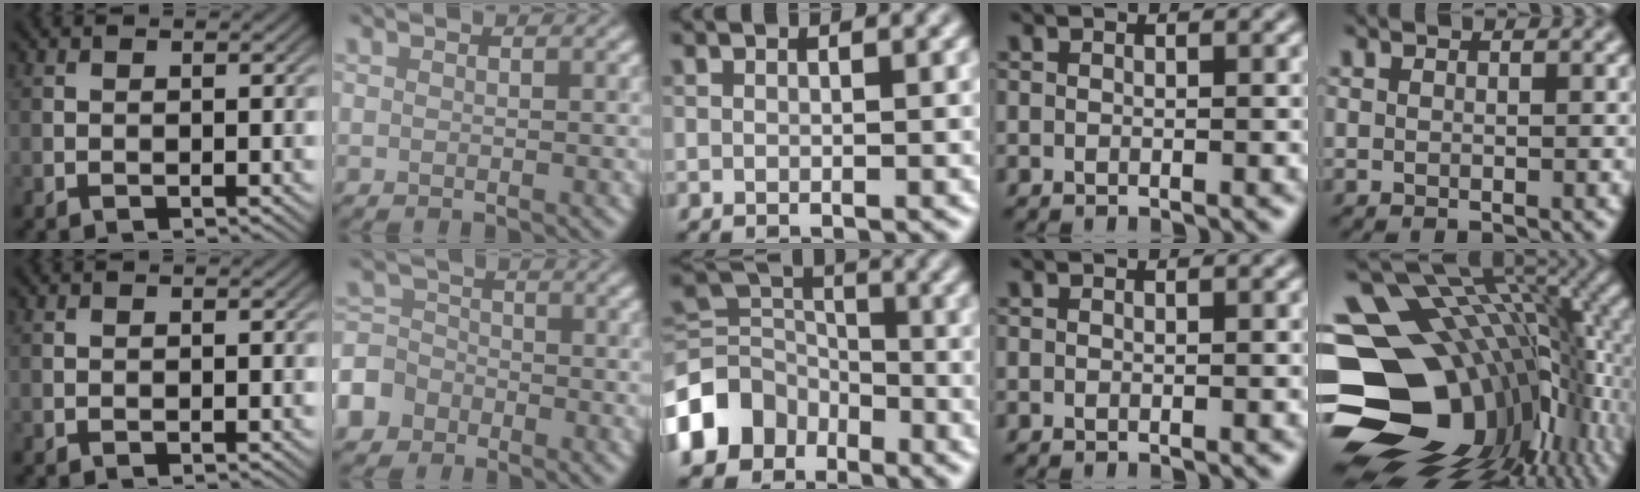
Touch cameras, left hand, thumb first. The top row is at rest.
{"index": {"total": 6.3, "force": [-3.7, 4.9, 1.4], "torque": [-0.024, -0.007, -0.083]}, "middle": {"total": 7.1, "force": [-4.1, 5.2, 2.7], "torque": [-0.052, 0.001, -0.095]}, "little": {"total": 20.0, "force": [-3.1, 14.0, 13.9], "torque": [-0.269, -0.040, -0.028]}}